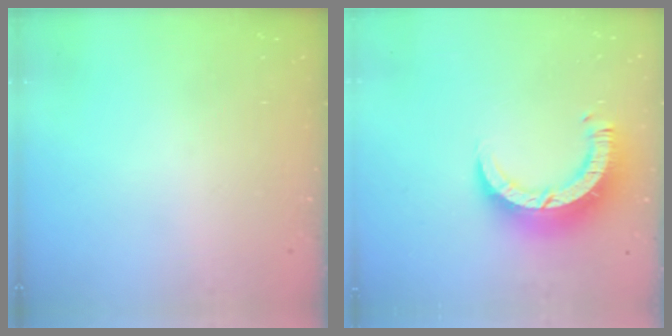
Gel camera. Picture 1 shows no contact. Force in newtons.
{"total": 10.0, "press": 9.9, "slide": 1.2}